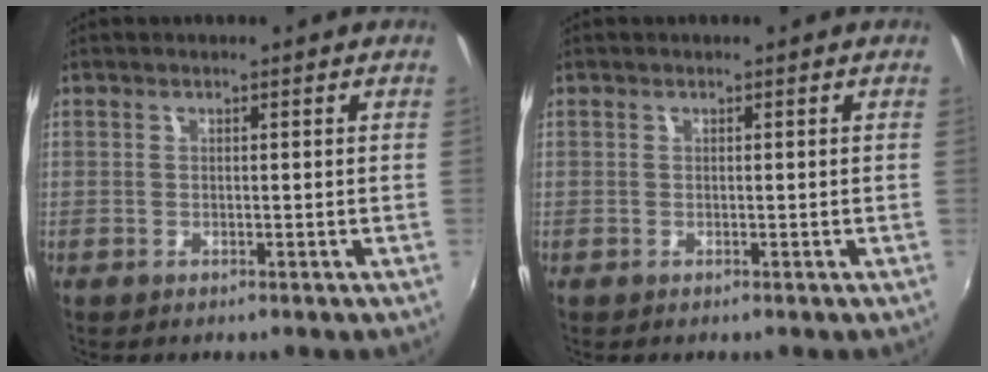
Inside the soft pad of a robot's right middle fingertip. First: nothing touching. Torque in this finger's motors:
{"motor_torque": [-0.02, 0.00, 0.00, 0.00]}